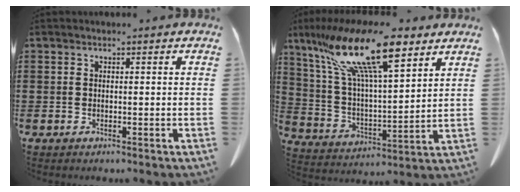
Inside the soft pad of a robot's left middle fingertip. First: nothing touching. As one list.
[{"total": 18.7, "force": [11.8, 5.5, 13.4], "torque": [-0.274, -0.042, 0.197]}]